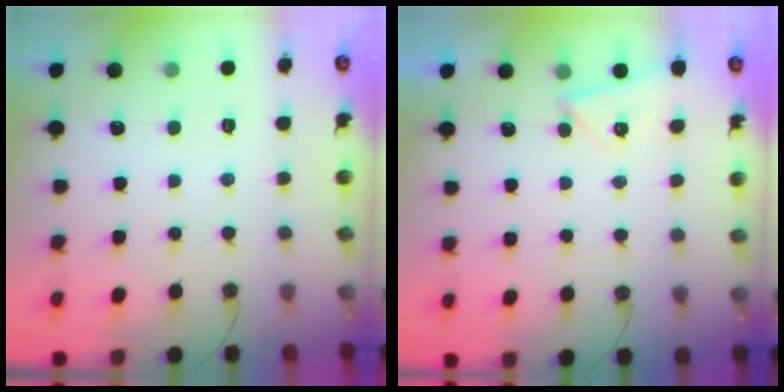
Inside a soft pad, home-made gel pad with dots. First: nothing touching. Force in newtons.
{"total": 3.5, "press": 2.6, "slide": 2.3}